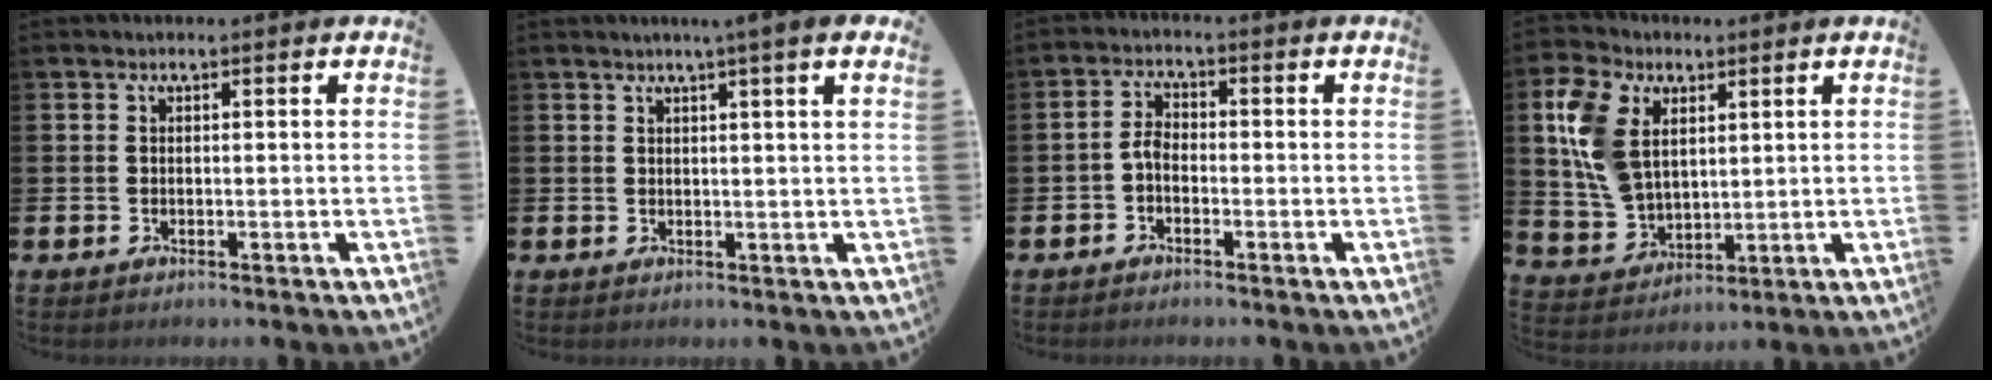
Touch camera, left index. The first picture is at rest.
{"total": 2.7, "force": [2.0, -0.5, 1.7], "torque": [-0.019, -0.010, 0.032]}
{"total": 2.4, "force": [-1.1, 1.4, 1.6], "torque": [-0.023, 0.005, -0.025]}
{"total": 9.6, "force": [4.4, 6.4, 5.6], "torque": [-0.142, 0.016, 0.087]}